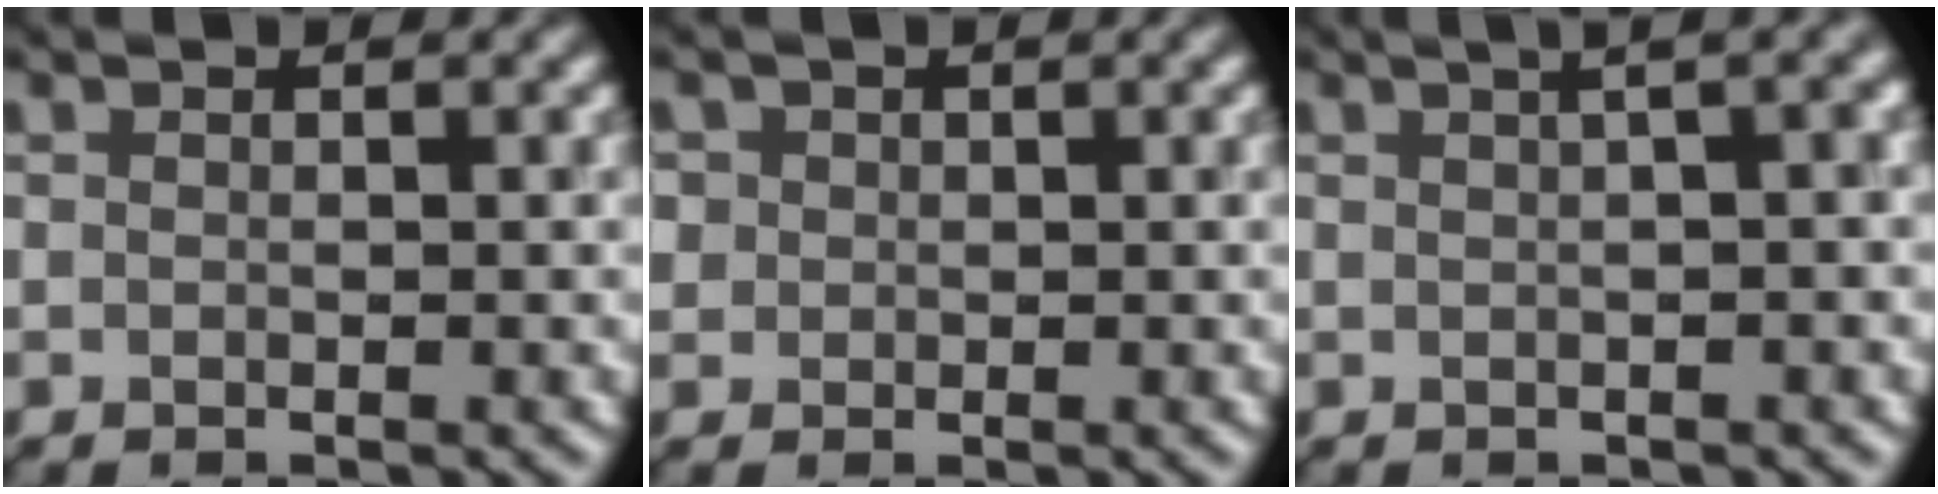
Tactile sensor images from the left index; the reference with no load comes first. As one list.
[{"total": 2.1, "force": [0.7, 1.9, 0.5], "torque": [-0.003, 0.012, 0.014]}, {"total": 5.5, "force": [2.1, 2.3, 4.6], "torque": [-0.030, 0.026, 0.013]}]